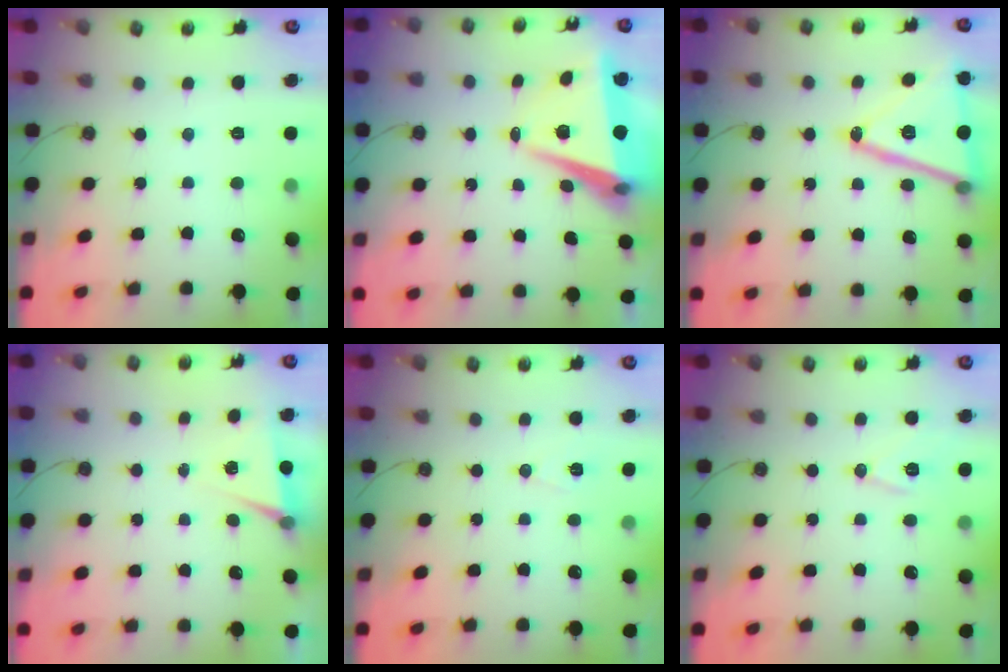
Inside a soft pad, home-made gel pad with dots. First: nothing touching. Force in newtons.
{"total": 7.7, "press": 6.3, "slide": 4.3}
{"total": 19.6, "press": 19.3, "slide": 3.4}
{"total": 5.3, "press": 2.5, "slide": 4.6}
{"total": 7.2, "press": 5.6, "slide": 4.5}
{"total": 8.7, "press": 7.9, "slide": 3.5}